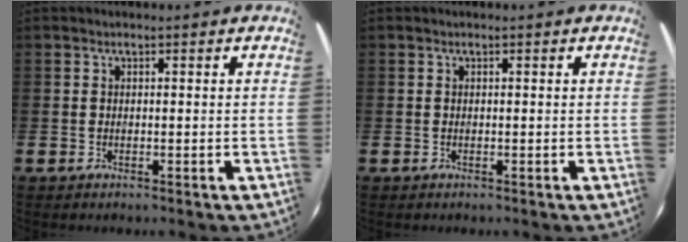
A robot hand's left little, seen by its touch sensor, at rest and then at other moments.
{"total": 0.0}